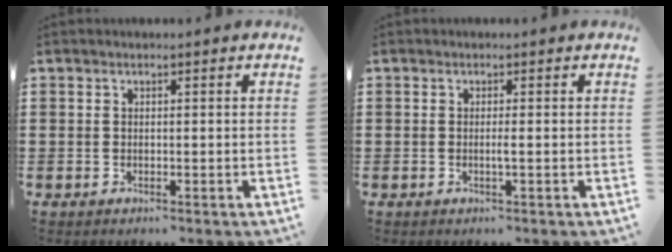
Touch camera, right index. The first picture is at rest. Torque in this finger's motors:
{"motor_torque": [0.73, 0.05, 0.02, 0.03]}